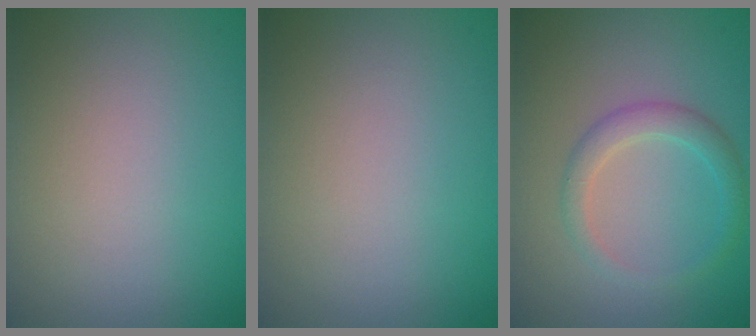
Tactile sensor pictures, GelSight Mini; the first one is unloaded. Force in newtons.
{"total": 0.0}
{"total": 2.3, "press": 2.3, "slide": 0.0}